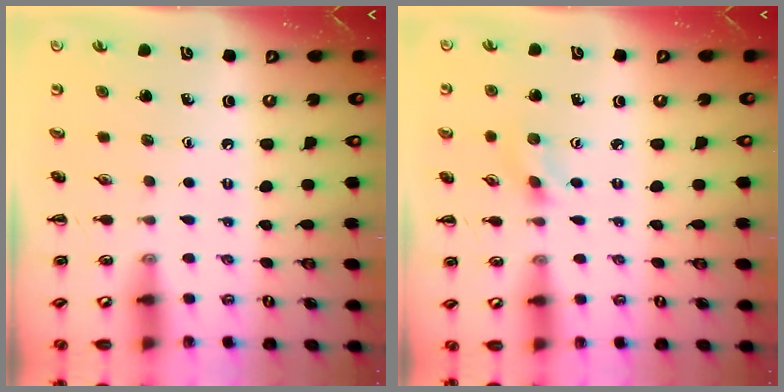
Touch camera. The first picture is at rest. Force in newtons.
{"total": 1.4, "press": 1.3, "slide": 0.5}